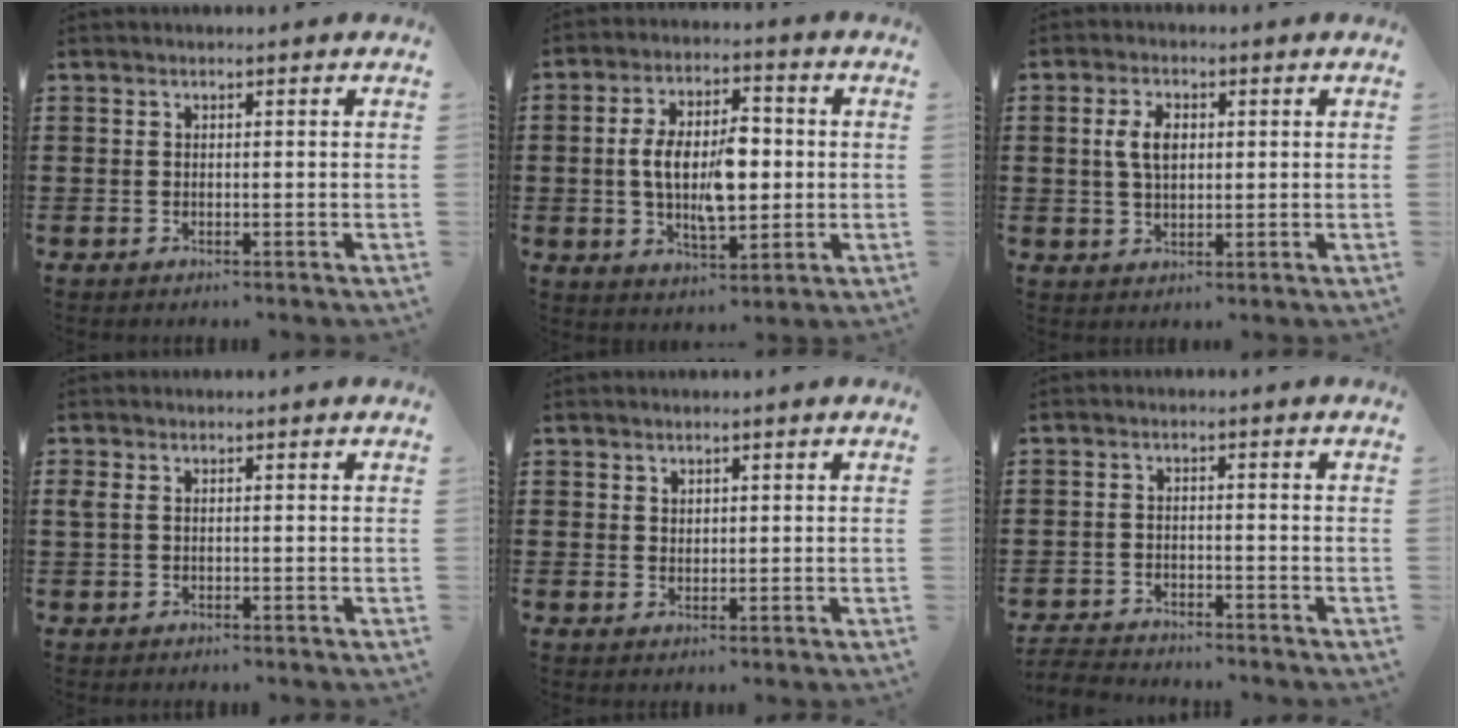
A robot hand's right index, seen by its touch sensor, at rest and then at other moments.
{"total": 10.3, "force": [-0.1, 4.9, 9.0], "torque": [-0.171, 0.000, -0.009]}
{"total": 4.6, "force": [0.8, 2.5, 3.8], "torque": [-0.087, 0.009, 0.010]}
{"total": 1.3, "force": [0.3, 0.8, 0.9], "torque": [-0.028, 0.004, 0.003]}
{"total": 1.4, "force": [1.1, 0.8, 0.2], "torque": [-0.005, 0.002, 0.022]}
{"total": 2.6, "force": [-2.6, 0.2, -0.1], "torque": [-0.005, 0.000, -0.057]}